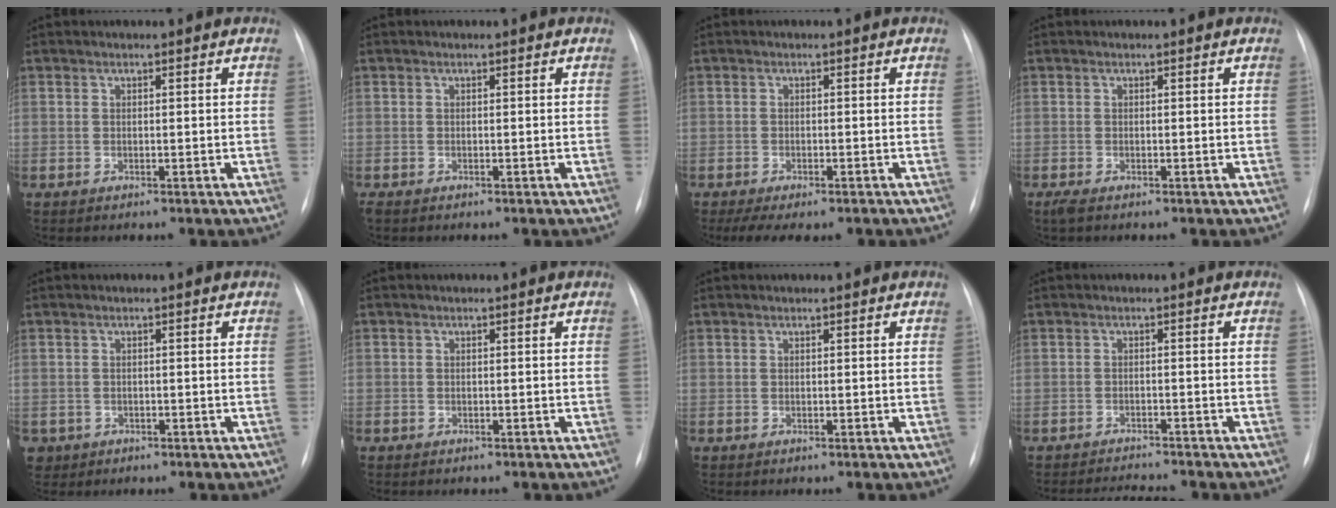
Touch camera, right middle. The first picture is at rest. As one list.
[{"total": 0.6, "force": [-0.4, 0.3, 0.3], "torque": [-0.007, -0.001, -0.006]}, {"total": 6.3, "force": [-4.6, 2.2, 3.6], "torque": [-0.051, -0.009, -0.067]}, {"total": 1.3, "force": [-0.8, 0.4, 0.9], "torque": [-0.019, -0.004, -0.014]}, {"total": 2.8, "force": [-1.3, 2.5, 0.3], "torque": [-0.002, 0.005, -0.018]}, {"total": 0.5, "force": [-0.3, 0.4, 0.0], "torque": [-0.005, 0.003, -0.006]}, {"total": 0.0}, {"total": 5.0, "force": [-4.9, -0.2, 1.0], "torque": [-0.015, -0.010, -0.075]}]